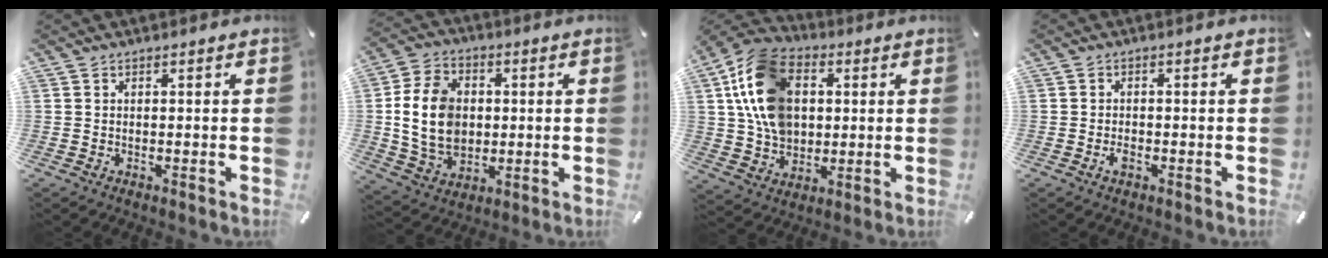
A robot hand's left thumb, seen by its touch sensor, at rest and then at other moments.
{"total": 13.3, "force": [0.4, 10.6, 8.1], "torque": [-0.171, 0.011, 0.008]}
{"total": 16.0, "force": [3.4, 12.4, 9.6], "torque": [-0.218, 0.001, 0.065]}
{"total": 1.7, "force": [-0.9, 0.8, 1.2], "torque": [-0.029, 0.001, -0.019]}